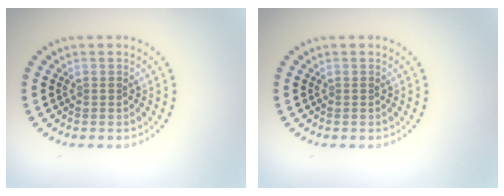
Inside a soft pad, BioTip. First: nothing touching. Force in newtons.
{"total": 0.0}